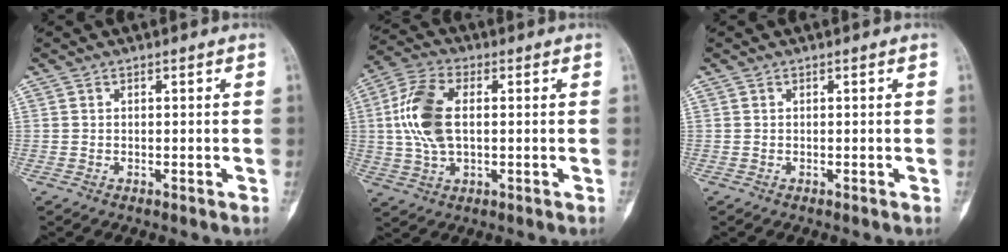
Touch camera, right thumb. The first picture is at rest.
{"total": 11.6, "force": [1.0, 6.3, 9.6], "torque": [-0.209, 0.013, 0.019]}
{"total": 0.0}